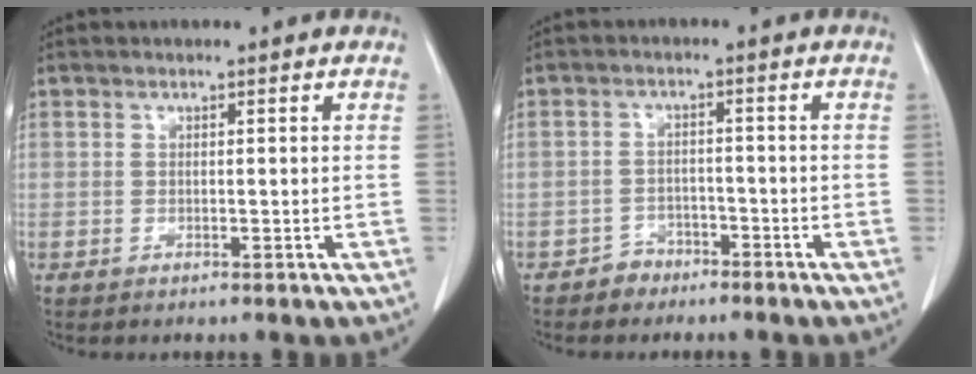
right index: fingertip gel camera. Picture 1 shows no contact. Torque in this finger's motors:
{"motor_torque": [0.10, -0.06, 0.11, 0.01]}